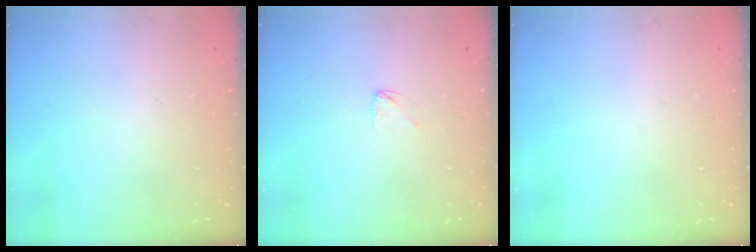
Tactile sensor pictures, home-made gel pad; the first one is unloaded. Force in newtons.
{"total": 2.4, "press": 2.4, "slide": 0.2}
{"total": 0.0}